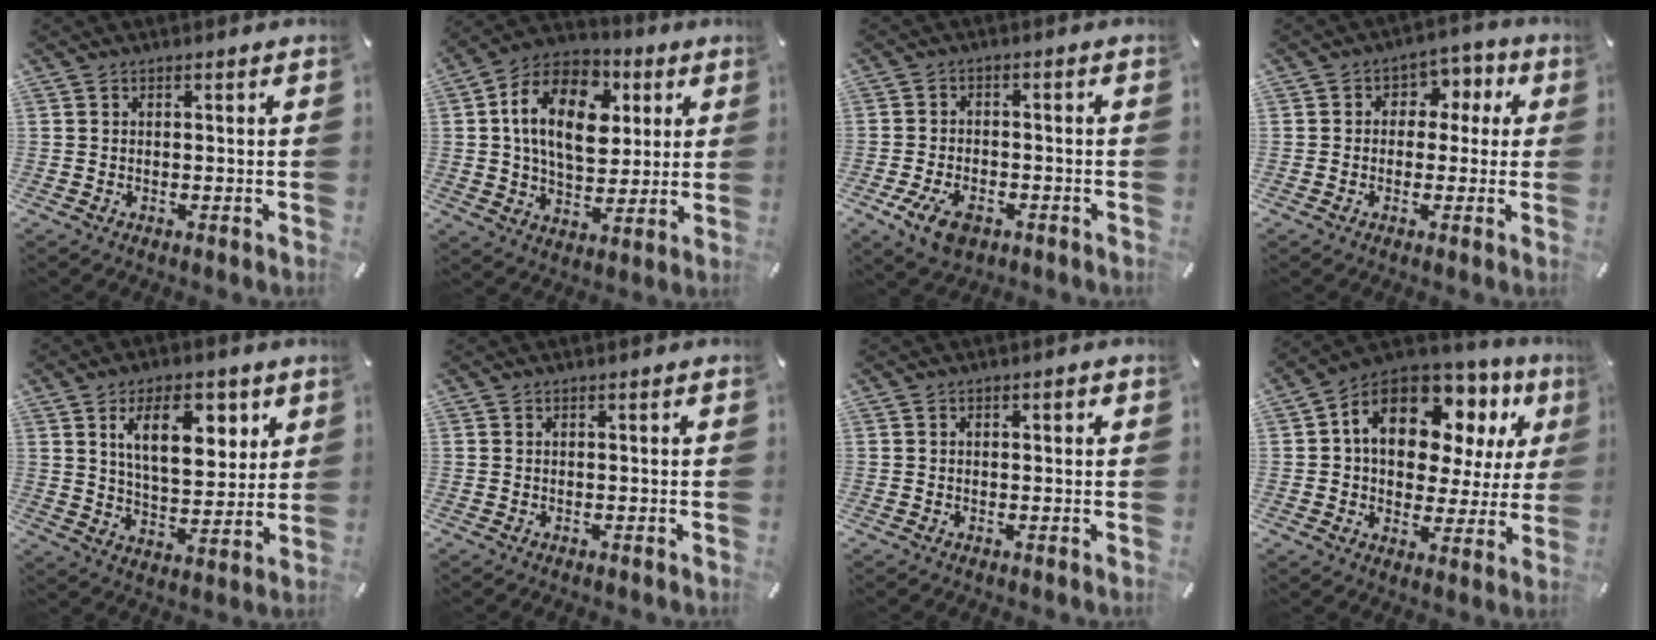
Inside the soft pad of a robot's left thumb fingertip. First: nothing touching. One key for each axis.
{"total": 18.0, "fx": 4.8, "fy": 12.4, "fz": 12.2, "tx": -0.224, "ty": -0.002, "tz": 0.083}
{"total": 7.2, "fx": -3.7, "fy": 4.4, "fz": 4.4, "tx": -0.099, "ty": 0.010, "tz": -0.068}
{"total": 6.0, "fx": -0.8, "fy": 5.3, "fz": 2.6, "tx": -0.022, "ty": 0.015, "tz": -0.023}
{"total": 14.0, "fx": 6.4, "fy": 7.4, "fz": 10.0, "tx": -0.150, "ty": -0.008, "tz": 0.108}
{"total": 0.0}
{"total": 1.0, "fx": 0.1, "fy": 0.6, "fz": 0.8, "tx": -0.016, "ty": 0.005, "tz": -0.001}
{"total": 16.8, "fx": 6.9, "fy": 11.0, "fz": 10.6, "tx": -0.177, "ty": -0.033, "tz": 0.121}